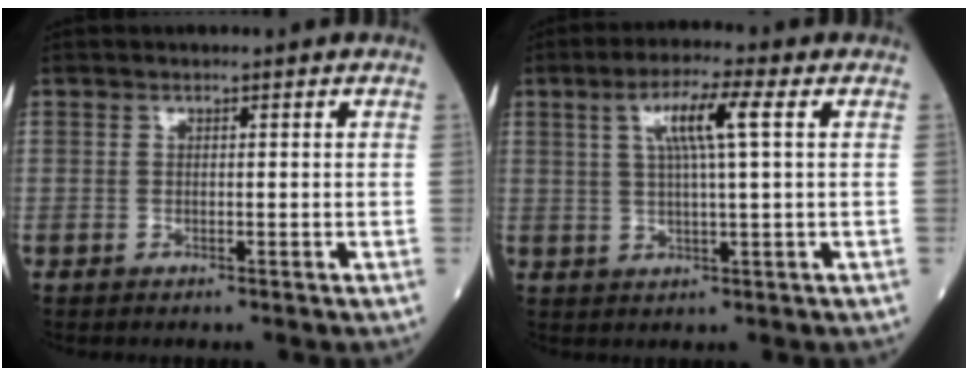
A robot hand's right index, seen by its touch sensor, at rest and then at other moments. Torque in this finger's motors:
{"motor_torque": [0.78, 0.23, 0.40, 0.13]}